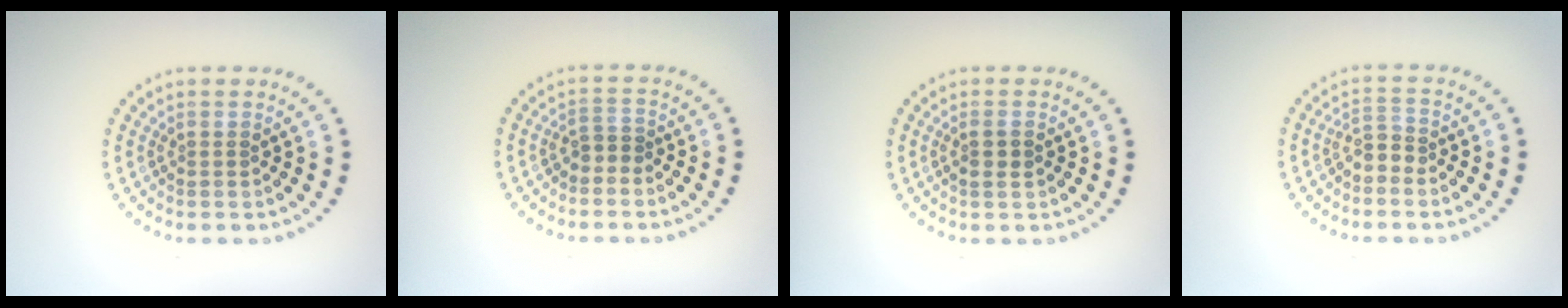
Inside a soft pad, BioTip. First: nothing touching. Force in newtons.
{"total": 1.3, "press": 1.0, "slide": 0.8}
{"total": 1.3, "press": 1.3, "slide": 0.3}
{"total": 1.7, "press": 1.4, "slide": 0.9}